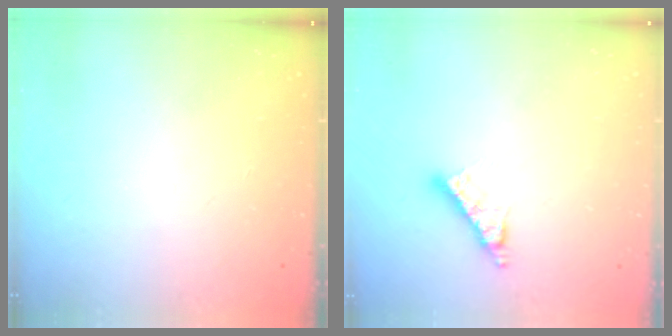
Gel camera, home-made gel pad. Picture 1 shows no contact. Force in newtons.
{"total": 7.5, "press": 7.5, "slide": 0.5}